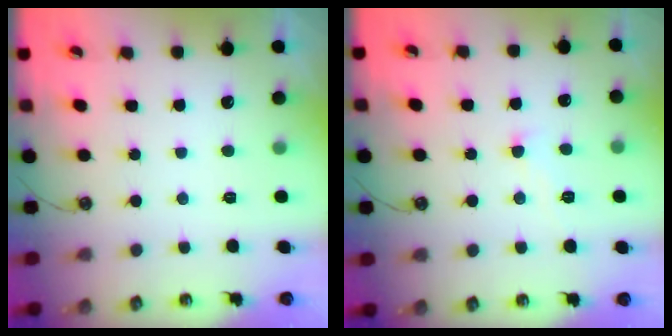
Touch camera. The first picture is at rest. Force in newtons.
{"total": 1.2, "press": 1.1, "slide": 0.5}